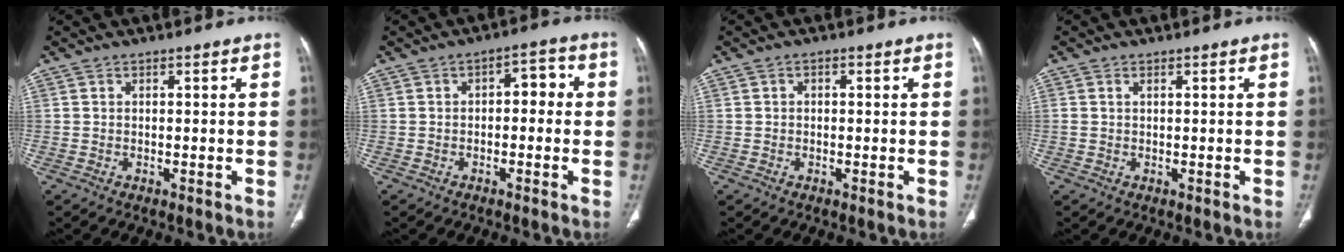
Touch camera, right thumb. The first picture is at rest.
{"total": 4.8, "force": [-0.1, 2.8, 3.8], "torque": [-0.031, 0.023, -0.012]}
{"total": 0.7, "force": [0.1, 0.6, 0.5], "torque": [-0.004, 0.003, -0.002]}
{"total": 0.8, "force": [0.3, 0.4, 0.6], "torque": [-0.018, 0.007, 0.010]}